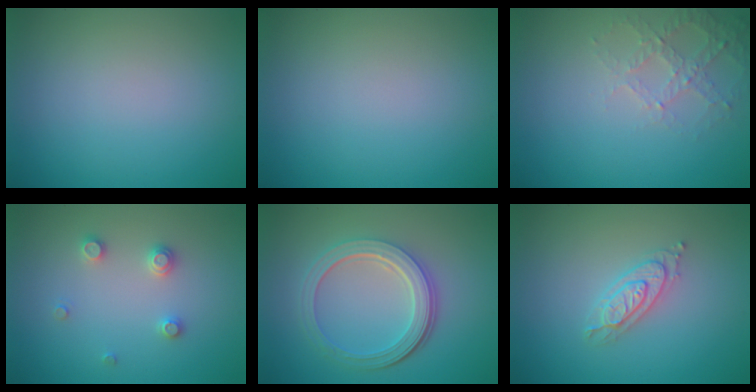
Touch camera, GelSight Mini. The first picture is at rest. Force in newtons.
{"total": 0.0}
{"total": 2.6, "press": 2.5, "slide": 0.8}
{"total": 1.8, "press": 1.7, "slide": 0.3}
{"total": 5.1, "press": 3.7, "slide": 3.5}
{"total": 2.6, "press": 2.6, "slide": 0.5}